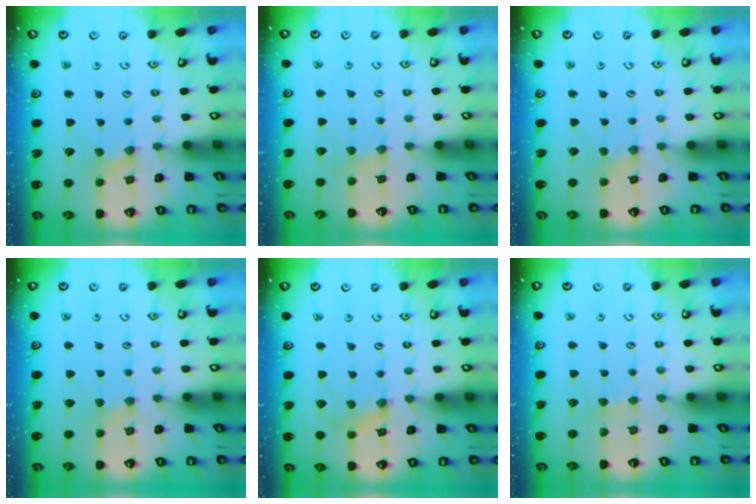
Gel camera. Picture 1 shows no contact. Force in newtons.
{"total": 3.0, "press": 3.0, "slide": 0.5}
{"total": 0.0}
{"total": 2.4, "press": 2.4, "slide": 0.4}
{"total": 1.7, "press": 1.7, "slide": 0.3}
{"total": 2.7, "press": 2.6, "slide": 0.4}